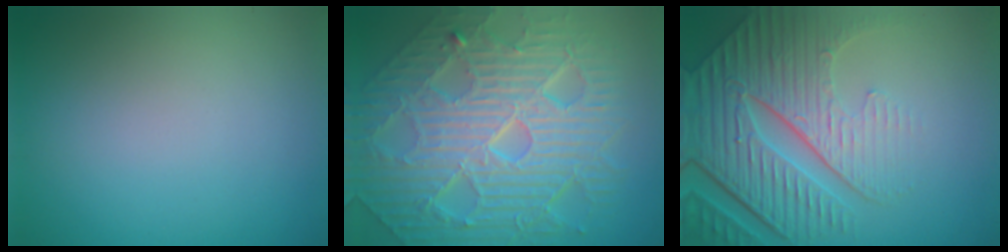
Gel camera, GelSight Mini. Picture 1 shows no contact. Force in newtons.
{"total": 11.7, "press": 7.6, "slide": 8.9}
{"total": 9.0, "press": 6.2, "slide": 6.5}